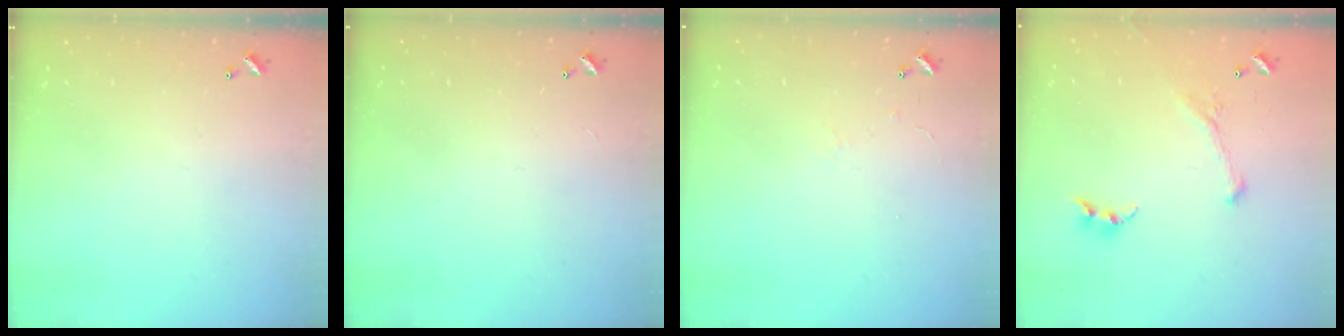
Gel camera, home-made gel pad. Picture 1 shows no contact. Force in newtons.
{"total": 2.8, "press": 2.8, "slide": 0.3}
{"total": 0.9, "press": 0.7, "slide": 0.5}
{"total": 2.8, "press": 2.6, "slide": 0.9}